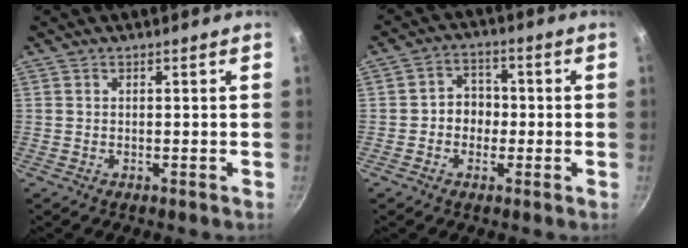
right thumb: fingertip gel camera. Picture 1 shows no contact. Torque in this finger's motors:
{"motor_torque": [-0.53, 0.07, -0.11, 0.43, -0.06]}